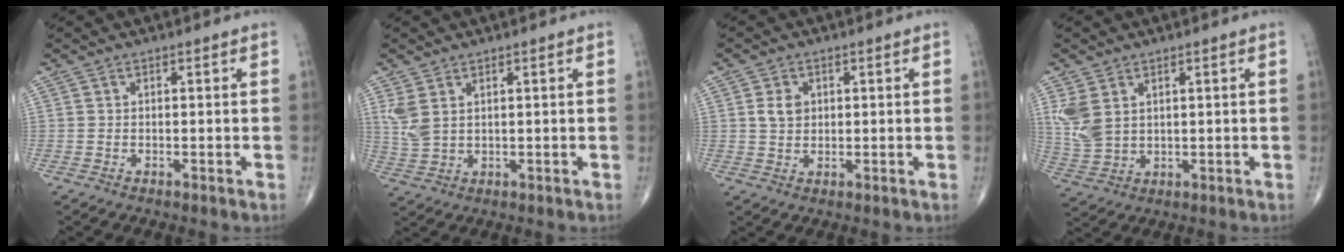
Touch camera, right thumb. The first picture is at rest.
{"total": 4.3, "force": [1.9, 2.3, 3.1], "torque": [-0.077, -0.002, 0.050]}
{"total": 3.5, "force": [0.9, 2.7, 2.1], "torque": [-0.025, -0.002, 0.017]}
{"total": 6.5, "force": [2.4, 4.2, 4.3], "torque": [-0.101, -0.006, 0.061]}